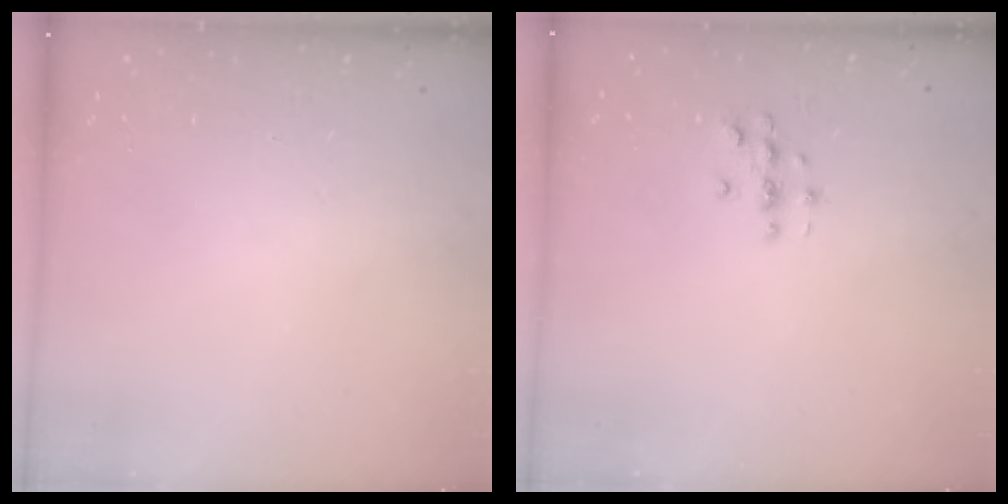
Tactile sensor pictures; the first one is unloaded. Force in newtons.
{"total": 2.9, "press": 2.9, "slide": 0.3}